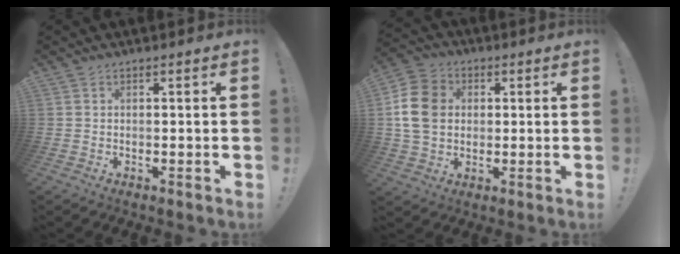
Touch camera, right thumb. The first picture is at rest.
{"total": 13.3, "force": [1.6, 10.5, 7.9], "torque": [-0.150, 0.007, 0.036]}